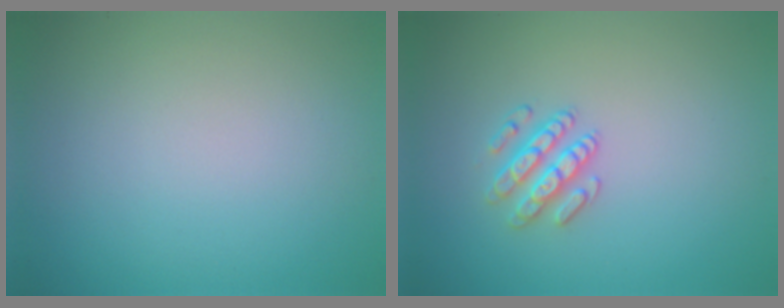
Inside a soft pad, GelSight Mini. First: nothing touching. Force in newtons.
{"total": 2.5, "press": 2.5, "slide": 0.4}